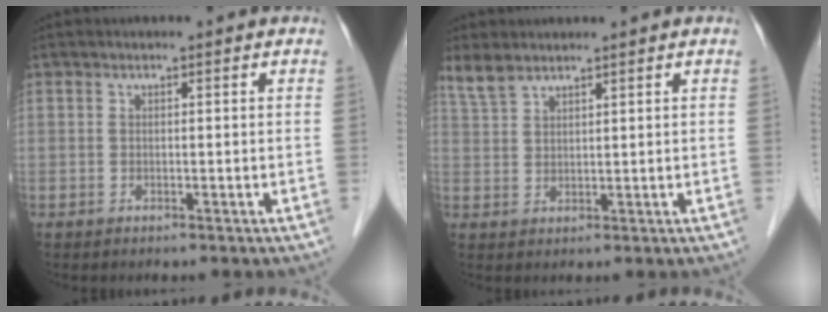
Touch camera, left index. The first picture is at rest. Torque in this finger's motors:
{"motor_torque": [0.06, 0.03, 0.05, 0.05]}